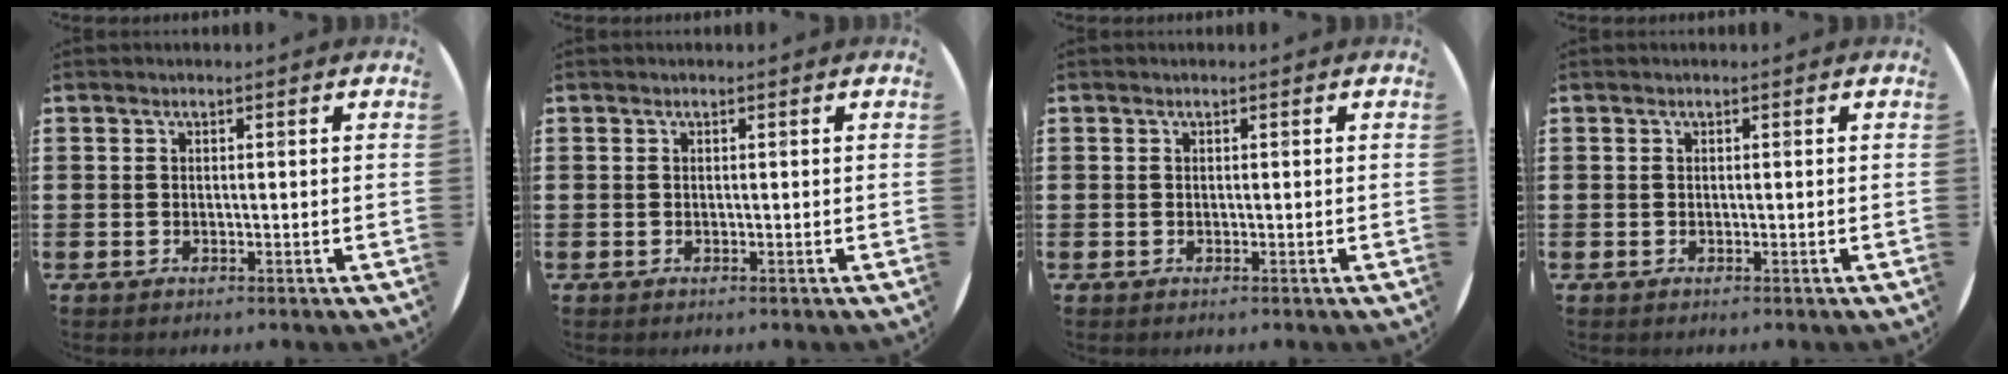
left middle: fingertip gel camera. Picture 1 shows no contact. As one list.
[{"total": 0.0}, {"total": 0.0}, {"total": 0.0}]